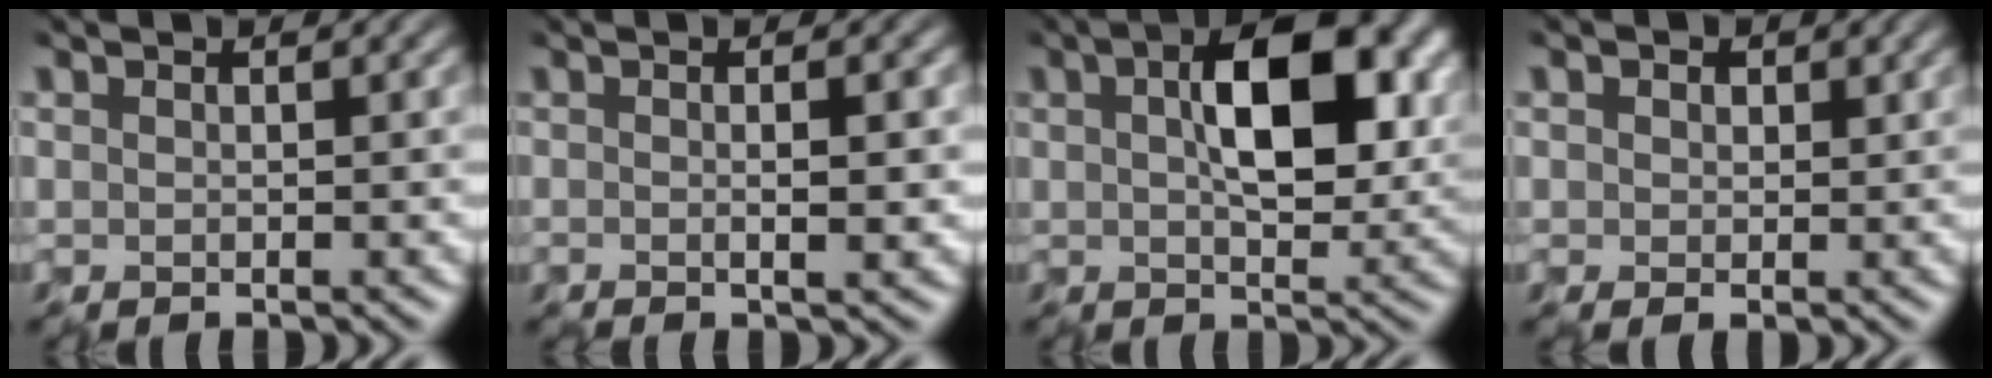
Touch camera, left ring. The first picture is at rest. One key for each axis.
{"total": 2.0, "fx": -0.4, "fy": -0.2, "fz": 2.0, "tx": -0.028, "ty": -0.002, "tz": -0.008}
{"total": 9.1, "fx": 1.9, "fy": 4.5, "fz": 7.7, "tx": -0.124, "ty": 0.007, "tz": 0.030}
{"total": 1.9, "fx": 0.6, "fy": 1.5, "fz": 1.1, "tx": -0.024, "ty": 0.002, "tz": 0.002}